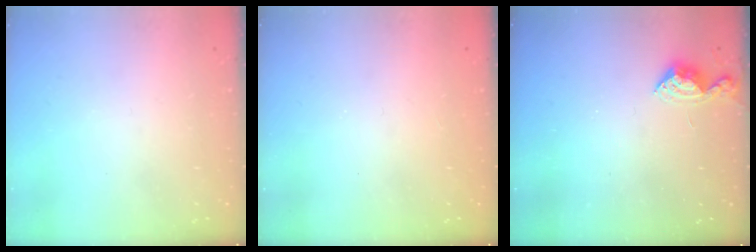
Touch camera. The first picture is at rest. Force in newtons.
{"total": 0.9, "press": 0.9, "slide": 0.1}
{"total": 5.8, "press": 5.7, "slide": 0.8}